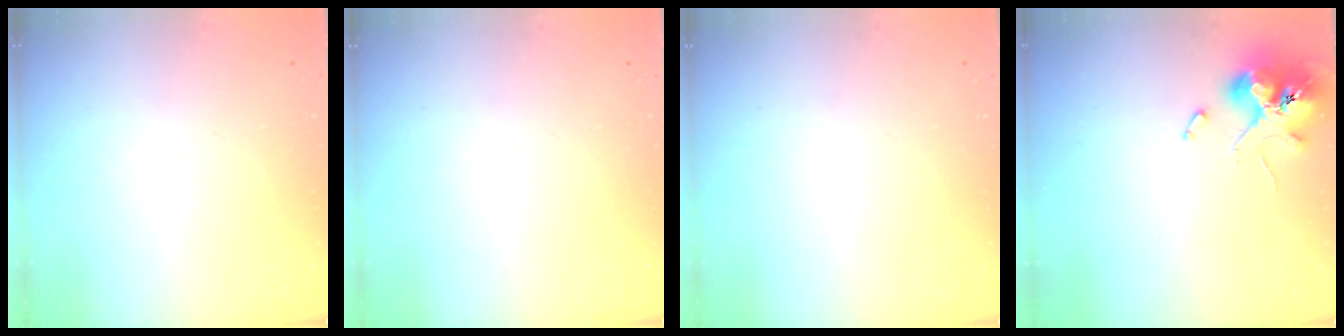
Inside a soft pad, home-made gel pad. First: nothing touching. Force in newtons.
{"total": 0.0}
{"total": 0.0}
{"total": 11.8, "press": 11.6, "slide": 1.8}